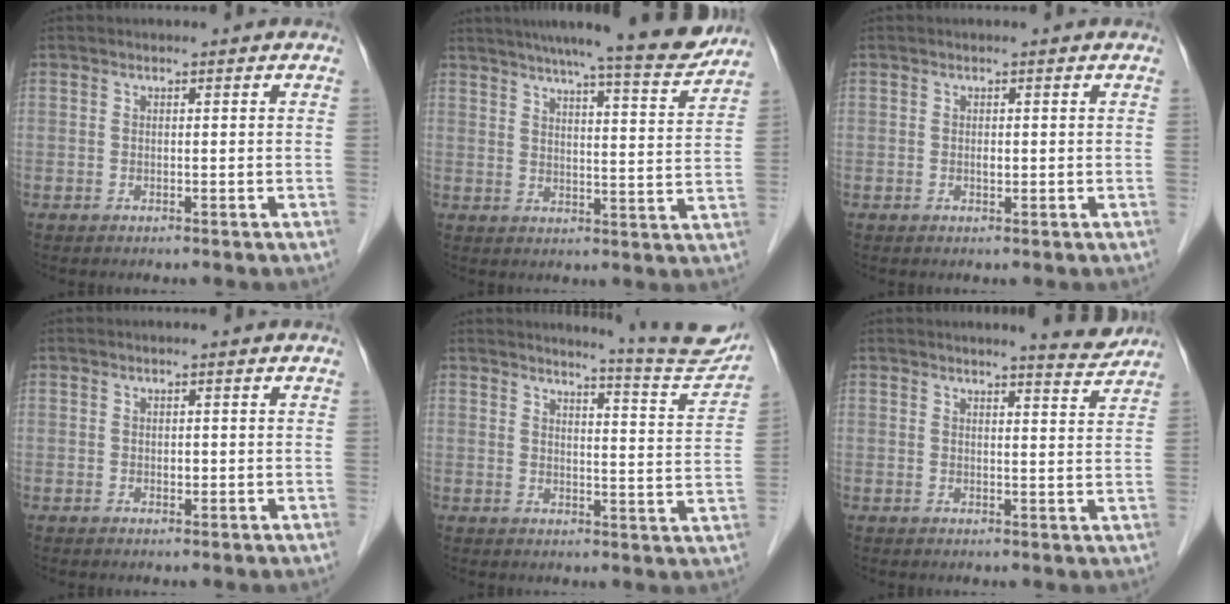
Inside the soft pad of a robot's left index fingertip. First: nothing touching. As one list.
[{"total": 15.7, "force": [14.1, 0.5, 7.1], "torque": [-0.099, -0.018, 0.180]}, {"total": 0.6, "force": [0.1, 0.3, 0.5], "torque": [-0.009, 0.000, 0.000]}, {"total": 0.6, "force": [0.0, 0.4, 0.4], "torque": [-0.006, 0.001, 0.000]}, {"total": 10.5, "force": [10.3, -0.8, 2.0], "torque": [-0.032, -0.054, 0.120]}, {"total": 4.3, "force": [4.2, -0.1, 1.0], "torque": [-0.023, -0.023, 0.046]}]